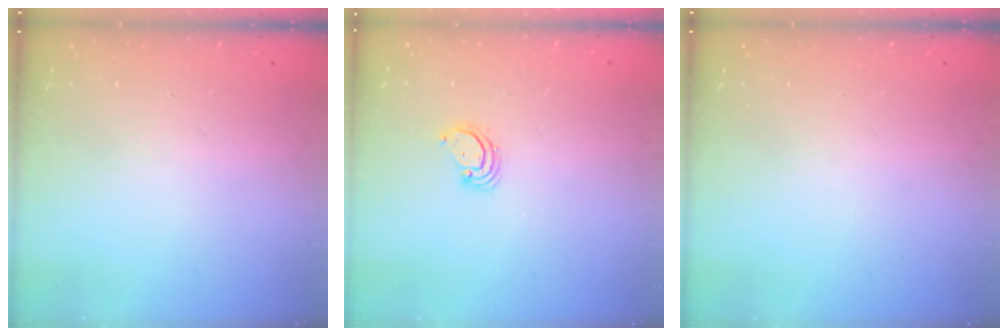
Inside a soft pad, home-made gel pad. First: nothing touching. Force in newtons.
{"total": 2.9, "press": 2.9, "slide": 0.3}
{"total": 0.0}